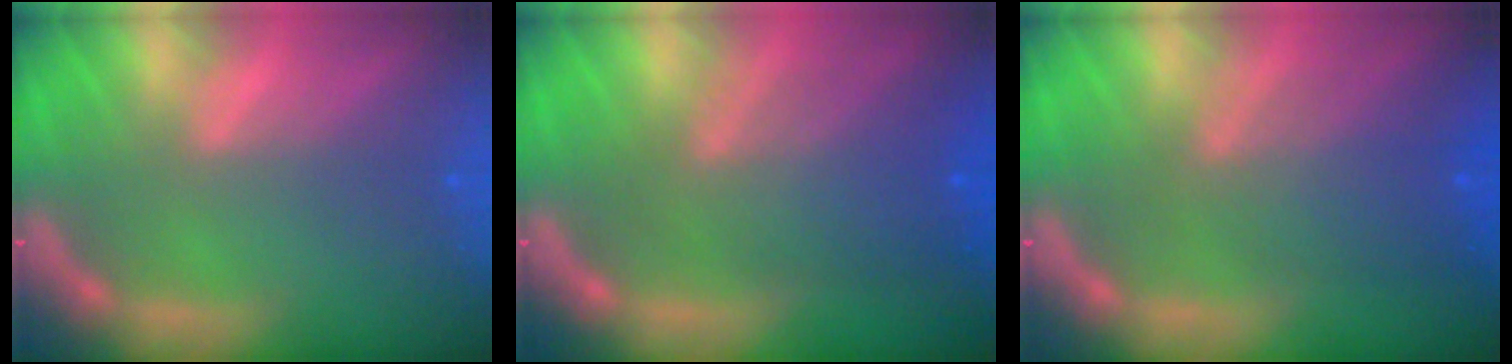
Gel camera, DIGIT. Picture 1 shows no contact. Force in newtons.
{"total": 7.0}
{"total": 6.0}